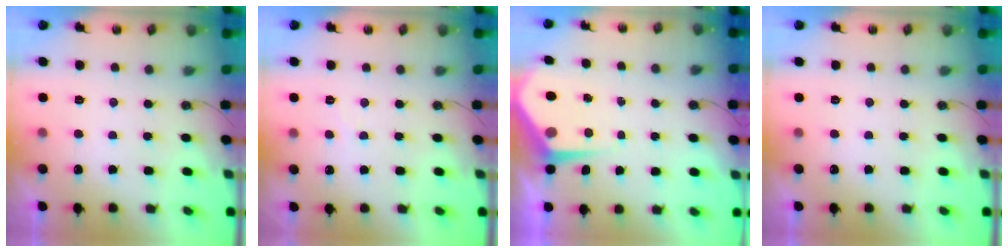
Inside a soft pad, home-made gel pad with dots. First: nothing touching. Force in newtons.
{"total": 3.6, "press": 3.5, "slide": 0.6}
{"total": 5.7, "press": 5.7, "slide": 0.5}
{"total": 0.0}